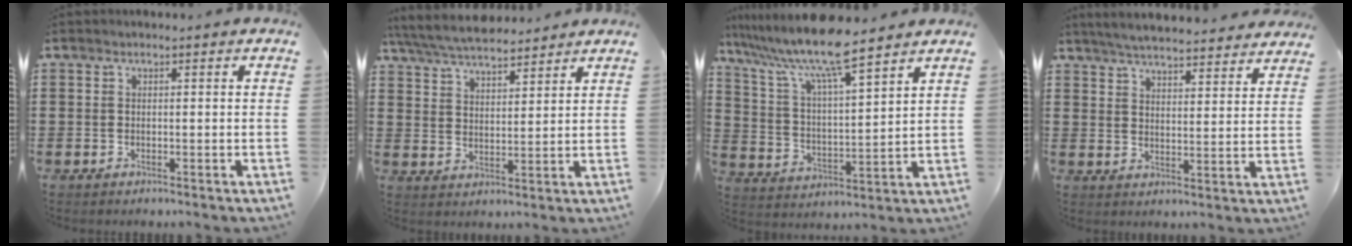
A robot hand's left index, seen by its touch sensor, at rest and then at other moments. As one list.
[{"total": 6.1, "force": [5.8, 1.1, 1.7], "torque": [-0.057, -0.019, 0.103]}, {"total": 9.6, "force": [8.2, 0.1, 5.1], "torque": [-0.130, -0.048, 0.136]}, {"total": 5.3, "force": [5.1, -0.2, 1.1], "torque": [-0.041, -0.026, 0.090]}]